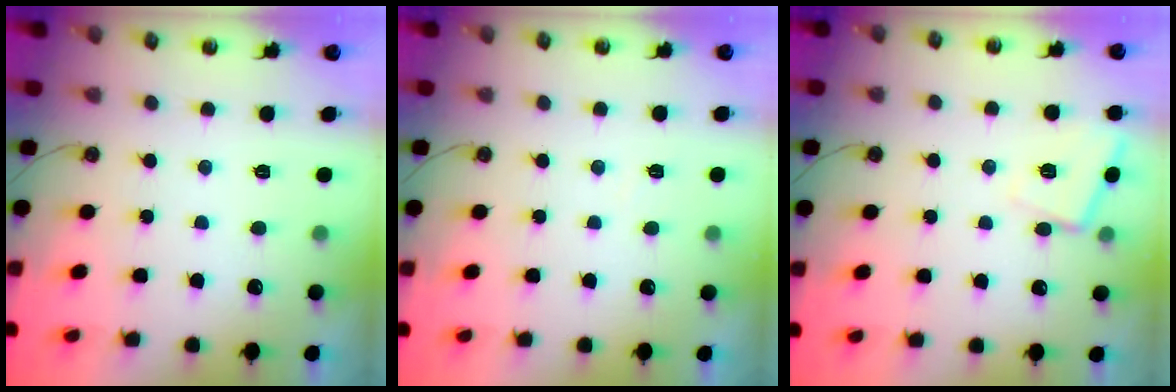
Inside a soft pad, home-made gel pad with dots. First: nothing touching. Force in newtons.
{"total": 3.6, "press": 3.6, "slide": 0.6}
{"total": 7.0, "press": 6.9, "slide": 1.0}